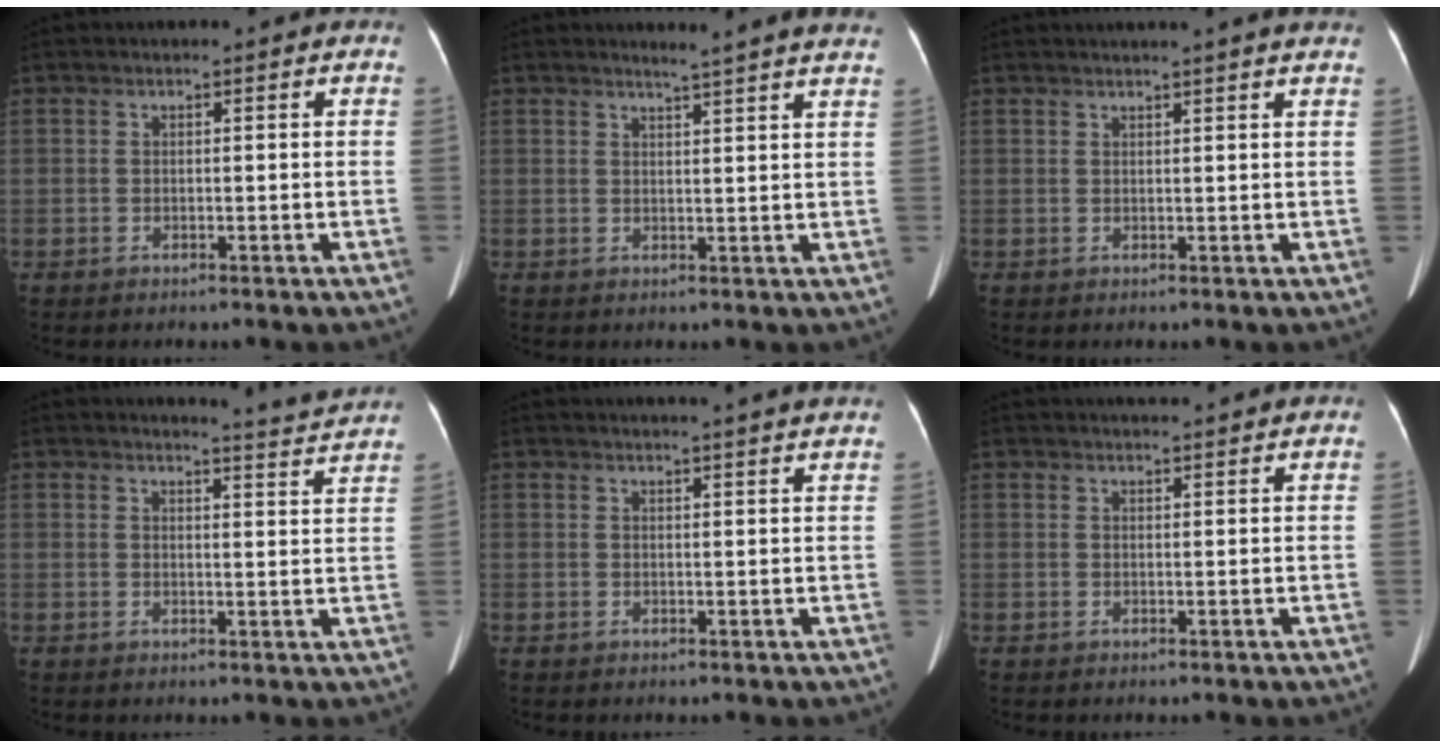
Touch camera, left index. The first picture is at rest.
{"total": 8.3, "force": [7.6, -0.7, 3.4], "torque": [-0.041, -0.006, 0.071]}
{"total": 6.2, "force": [5.5, -0.6, 2.8], "torque": [-0.036, 0.021, 0.054]}
{"total": 5.6, "force": [5.4, -1.2, 0.2], "torque": [-0.020, -0.025, 0.060]}
{"total": 11.2, "force": [10.3, -0.3, 4.3], "torque": [-0.060, 0.004, 0.108]}
{"total": 6.8, "force": [6.3, 0.4, 2.4], "torque": [-0.032, 0.026, 0.072]}